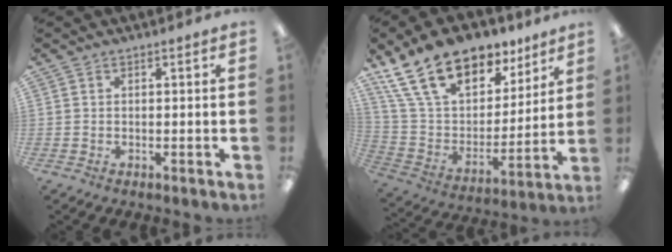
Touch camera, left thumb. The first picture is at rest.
{"total": 20.5, "force": [14.5, 10.9, 9.6], "torque": [-0.187, -0.081, 0.268]}